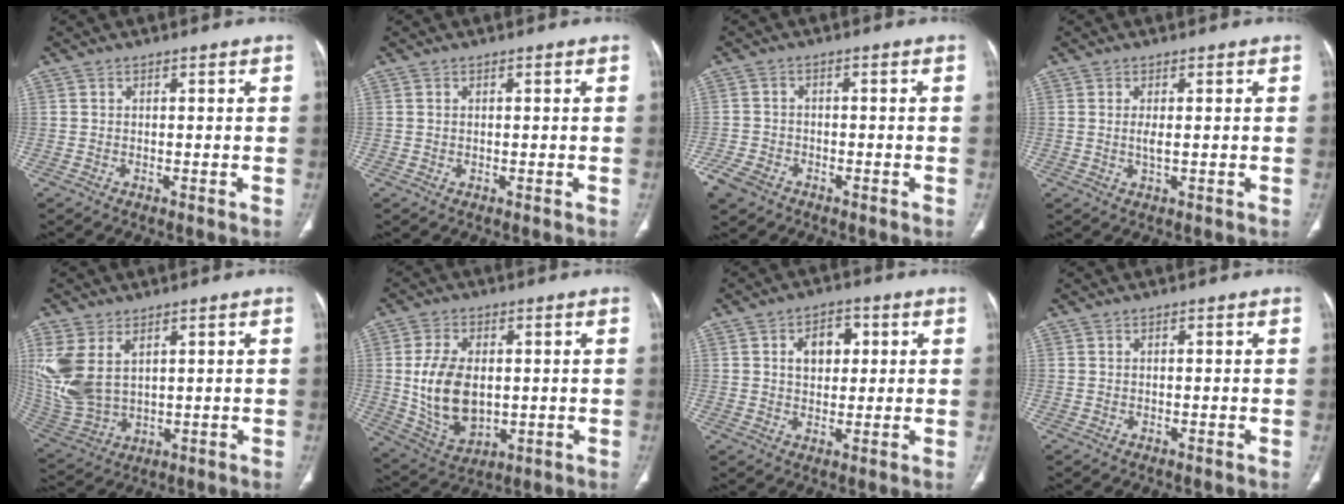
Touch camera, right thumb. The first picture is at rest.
{"total": 0.0}
{"total": 5.7, "force": [-3.8, 3.7, 2.1], "torque": [-0.051, 0.013, -0.071]}
{"total": 1.9, "force": [0.2, 0.5, 1.8], "torque": [-0.042, -0.005, 0.007]}
{"total": 14.1, "force": [4.6, 8.7, 10.0], "torque": [-0.240, -0.012, 0.114]}
{"total": 13.1, "force": [0.4, 8.3, 10.2], "torque": [-0.181, -0.010, 0.026]}
{"total": 6.7, "force": [1.7, 4.7, 4.6], "torque": [-0.044, 0.003, 0.024]}
{"total": 0.0}